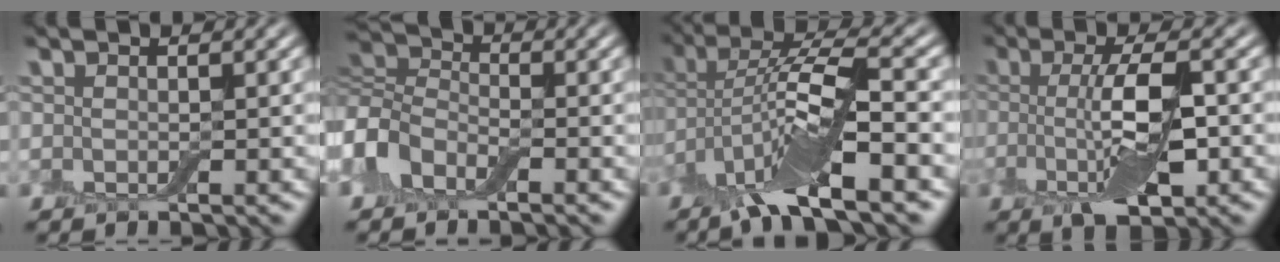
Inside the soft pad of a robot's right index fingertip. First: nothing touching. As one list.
[{"total": 4.4, "force": [-2.0, 3.1, 2.4], "torque": [-0.047, 0.005, -0.057]}, {"total": 9.4, "force": [-3.0, 3.0, 8.3], "torque": [-0.154, 0.016, -0.070]}, {"total": 5.6, "force": [-0.5, 2.0, 5.2], "torque": [-0.099, 0.001, -0.009]}]